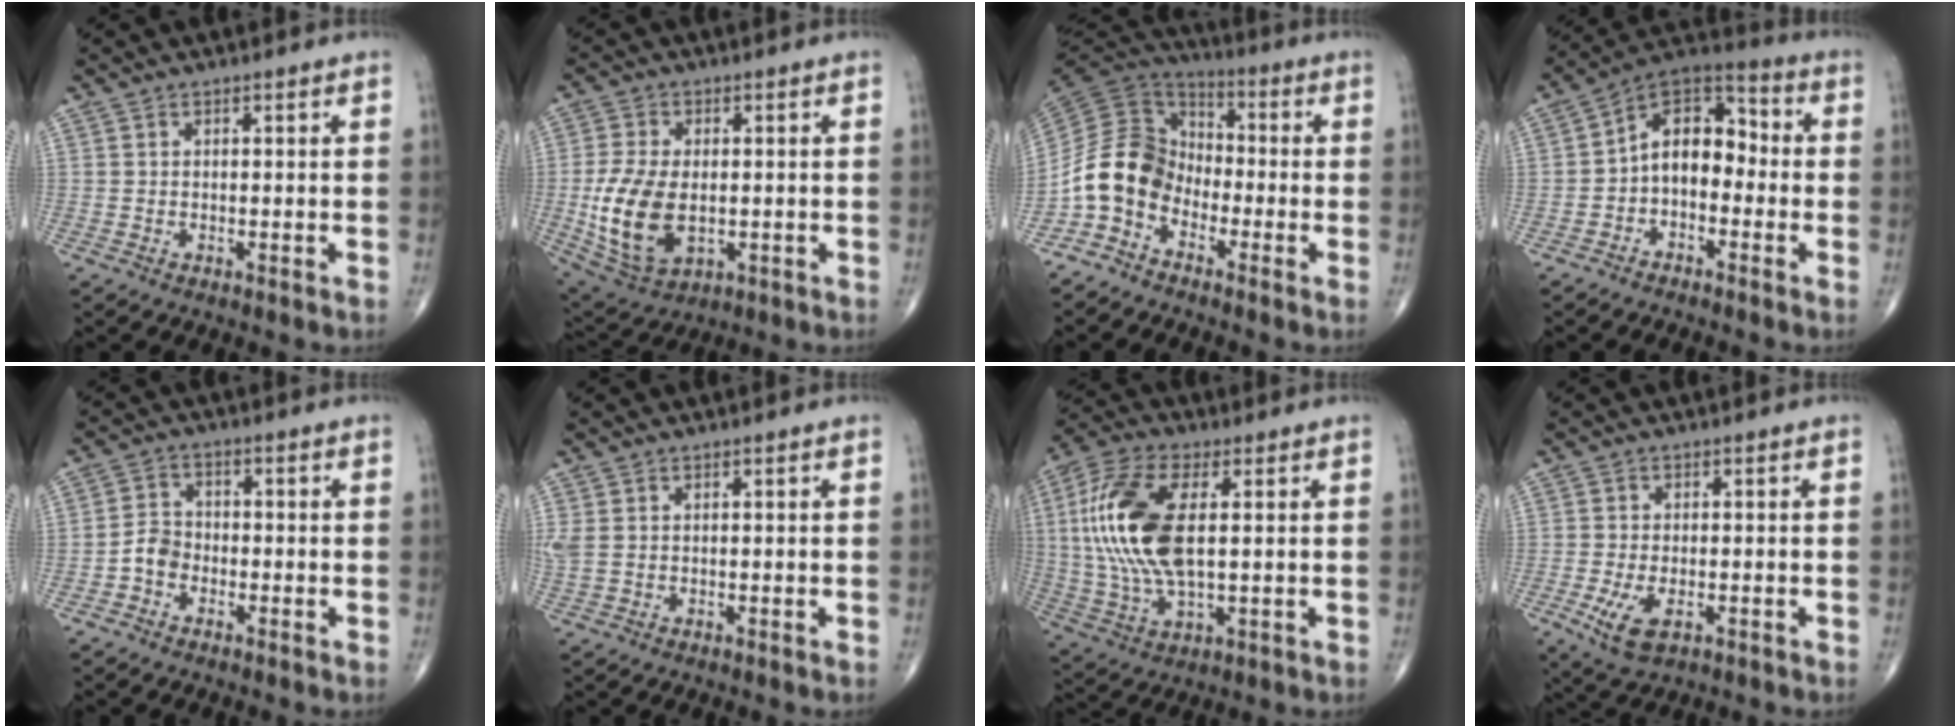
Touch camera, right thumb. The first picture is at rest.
{"total": 13.7, "force": [-1.5, 8.1, 10.9], "torque": [-0.219, -0.010, -0.012]}
{"total": 11.4, "force": [-5.0, 8.5, 5.8], "torque": [-0.098, 0.063, -0.120]}
{"total": 11.0, "force": [-1.7, 7.2, 8.1], "torque": [-0.097, 0.045, -0.047]}
{"total": 3.8, "force": [-1.7, 2.9, 1.7], "torque": [-0.021, 0.017, -0.041]}
{"total": 2.7, "force": [0.5, 1.9, 1.9], "torque": [-0.070, 0.009, 0.014]}
{"total": 18.3, "force": [2.3, 8.5, 16.0], "torque": [-0.354, 0.001, 0.044]}
{"total": 5.9, "force": [-2.0, 3.0, 4.7], "torque": [-0.094, -0.007, -0.029]}